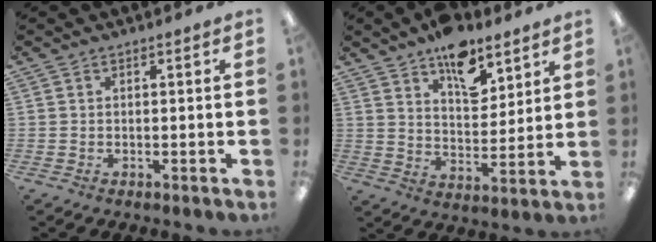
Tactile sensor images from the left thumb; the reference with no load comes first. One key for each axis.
{"total": 12.1, "fx": 8.5, "fy": 6.0, "fz": 6.2, "tx": -0.074, "ty": -0.051, "tz": 0.149}